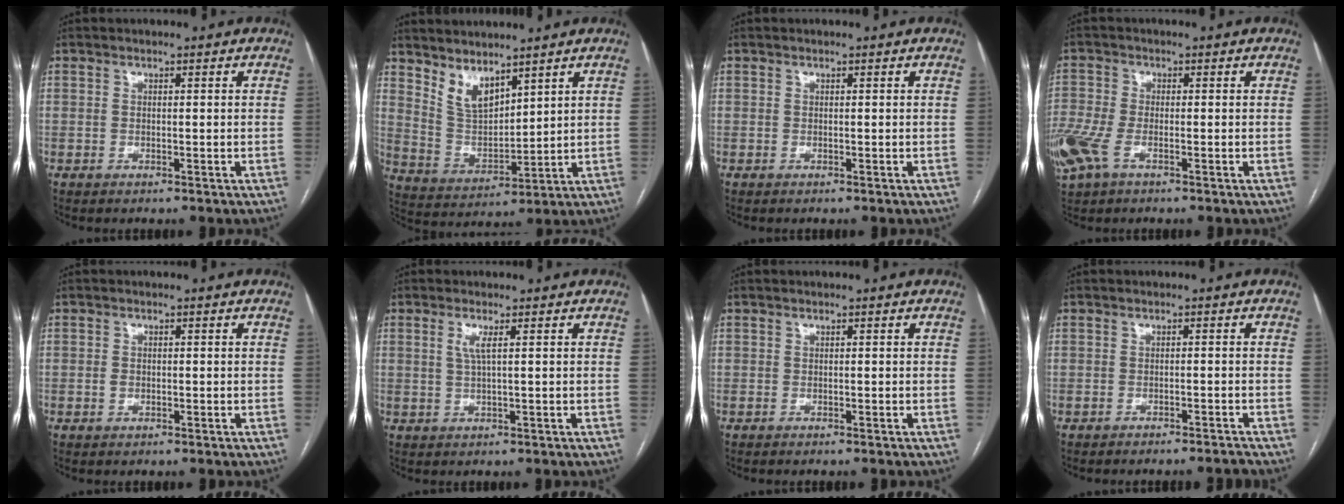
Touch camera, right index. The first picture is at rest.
{"total": 7.1, "force": [5.5, 2.8, 3.6], "torque": [-0.077, 0.000, 0.124]}
{"total": 0.0}
{"total": 8.0, "force": [-3.6, 3.9, 6.0], "torque": [-0.163, -0.008, -0.069]}
{"total": 1.1, "force": [-0.1, 0.8, 0.6], "torque": [-0.009, 0.002, -0.001]}
{"total": 2.1, "force": [0.7, -0.1, 2.0], "torque": [-0.050, 0.000, 0.015]}
{"total": 0.9, "force": [-0.9, 0.0, 0.3], "torque": [0.002, -0.001, -0.014]}
{"total": 3.9, "force": [-3.8, -0.3, 0.7], "torque": [0.001, -0.004, -0.049]}